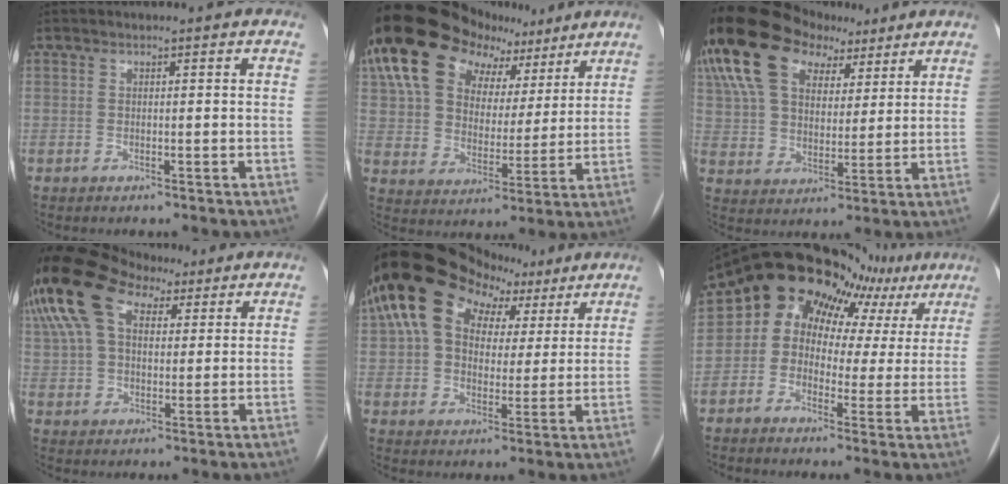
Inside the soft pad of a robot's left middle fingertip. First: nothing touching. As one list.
[{"total": 18.3, "force": [11.5, 11.2, 8.8], "torque": [-0.150, 0.065, 0.197]}, {"total": 22.8, "force": [13.6, 13.7, 12.3], "torque": [-0.294, 0.081, 0.246]}, {"total": 16.1, "force": [8.8, 9.1, 9.9], "torque": [-0.232, 0.063, 0.161]}, {"total": 16.2, "force": [7.8, 11.0, 9.0], "torque": [-0.172, 0.066, 0.130]}, {"total": 14.8, "force": [9.9, 9.0, 6.4], "torque": [-0.092, 0.045, 0.107]}]